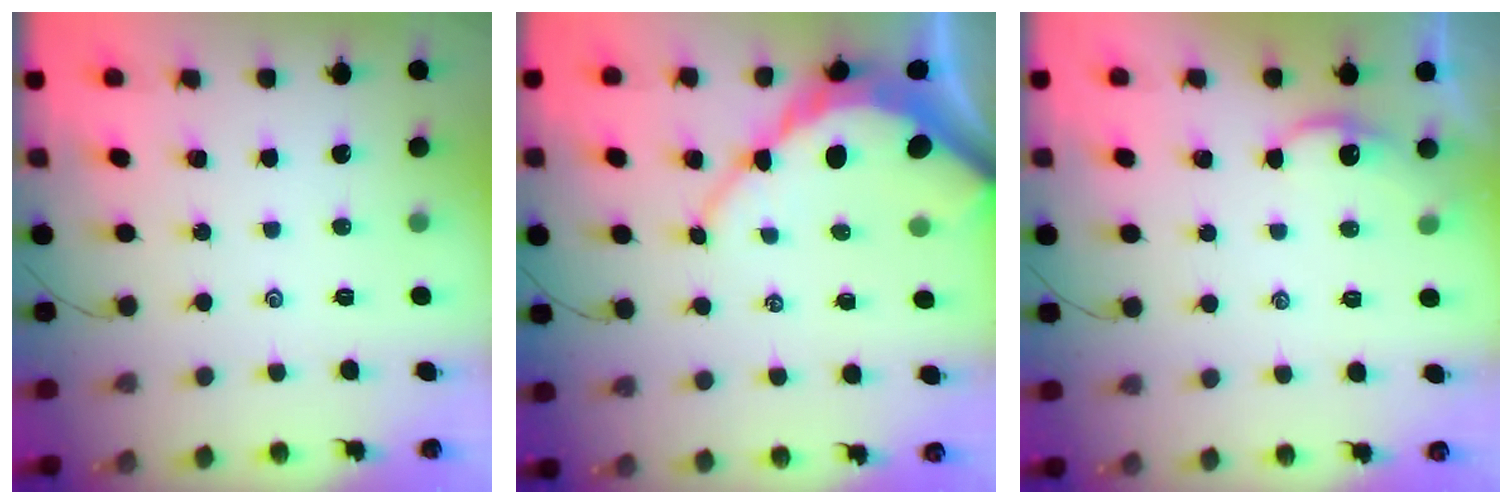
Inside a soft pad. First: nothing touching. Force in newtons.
{"total": 10.6, "press": 10.6, "slide": 1.1}
{"total": 2.2, "press": 2.2, "slide": 0.2}